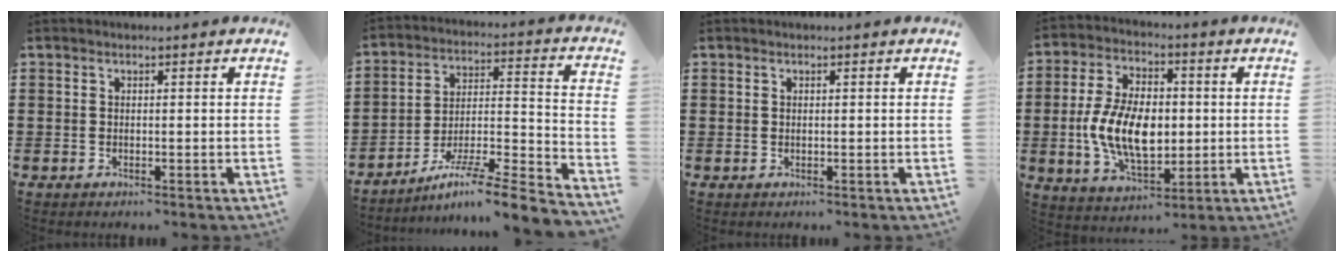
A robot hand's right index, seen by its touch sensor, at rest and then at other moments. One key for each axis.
{"total": 7.2, "fx": -5.4, "fy": 0.0, "fz": 4.8, "tx": -0.078, "ty": -0.011, "tz": -0.109}
{"total": 0.0}
{"total": 11.4, "fx": -1.0, "fy": 6.9, "fz": 9.1, "tx": -0.195, "ty": 0.004, "tz": -0.021}